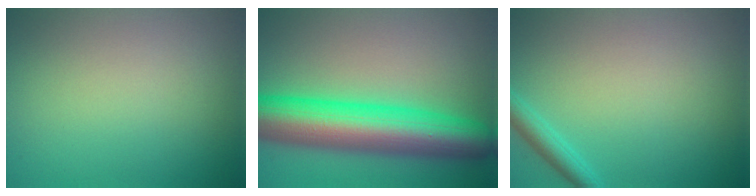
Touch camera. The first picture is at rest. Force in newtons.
{"total": 11.1, "press": 11.1, "slide": 0.2}
{"total": 1.9, "press": 1.9, "slide": 0.1}